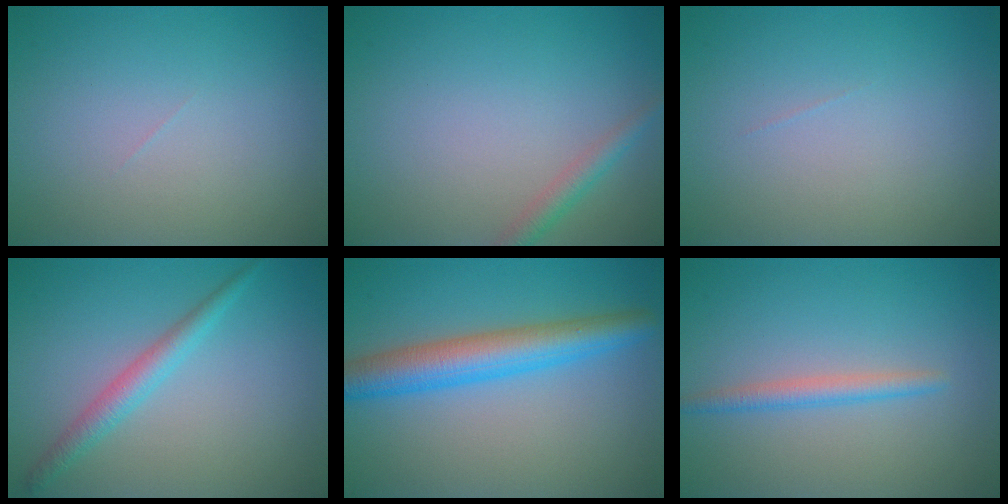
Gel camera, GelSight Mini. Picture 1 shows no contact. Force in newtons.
{"total": 1.7, "press": 1.7, "slide": 0.1}
{"total": 0.0}
{"total": 2.4, "press": 2.4, "slide": 0.0}
{"total": 5.7, "press": 5.7, "slide": 0.2}
{"total": 1.9, "press": 1.9, "slide": 0.1}